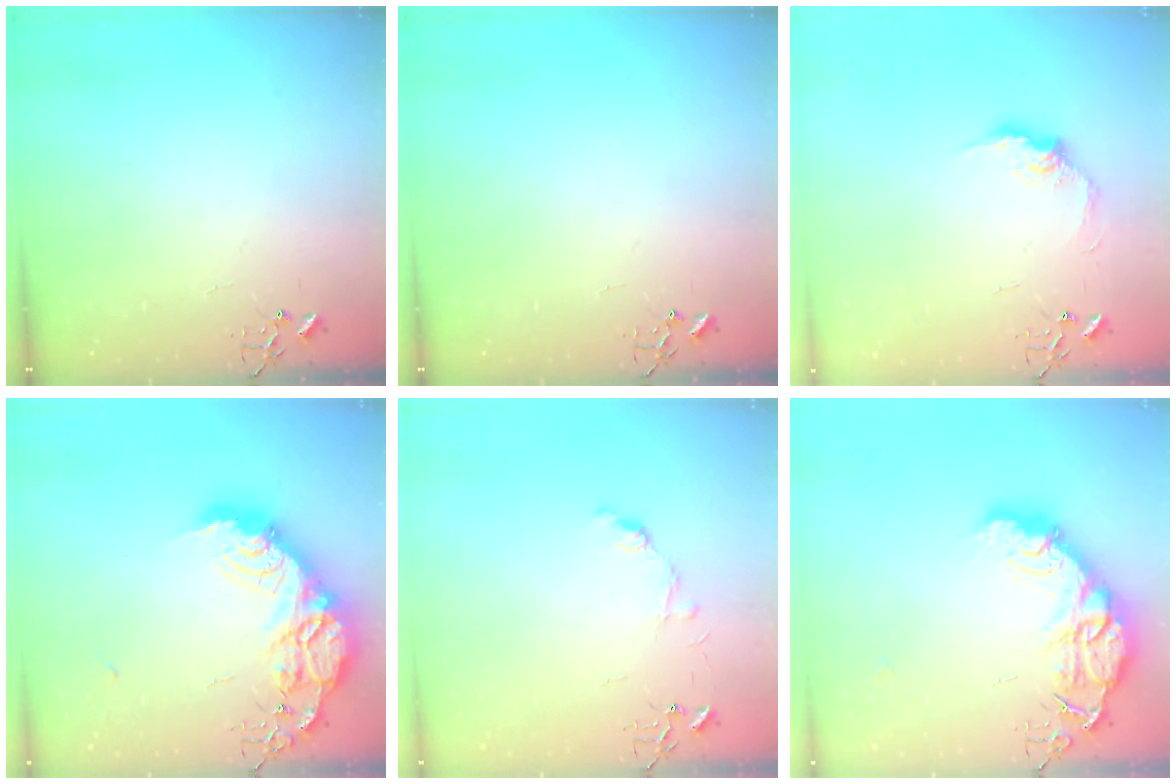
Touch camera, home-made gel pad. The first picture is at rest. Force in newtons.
{"total": 0.0}
{"total": 10.1, "press": 10.0, "slide": 0.5}
{"total": 24.7, "press": 24.6, "slide": 2.0}
{"total": 7.9, "press": 7.9, "slide": 0.7}
{"total": 18.2, "press": 18.2, "slide": 1.3}